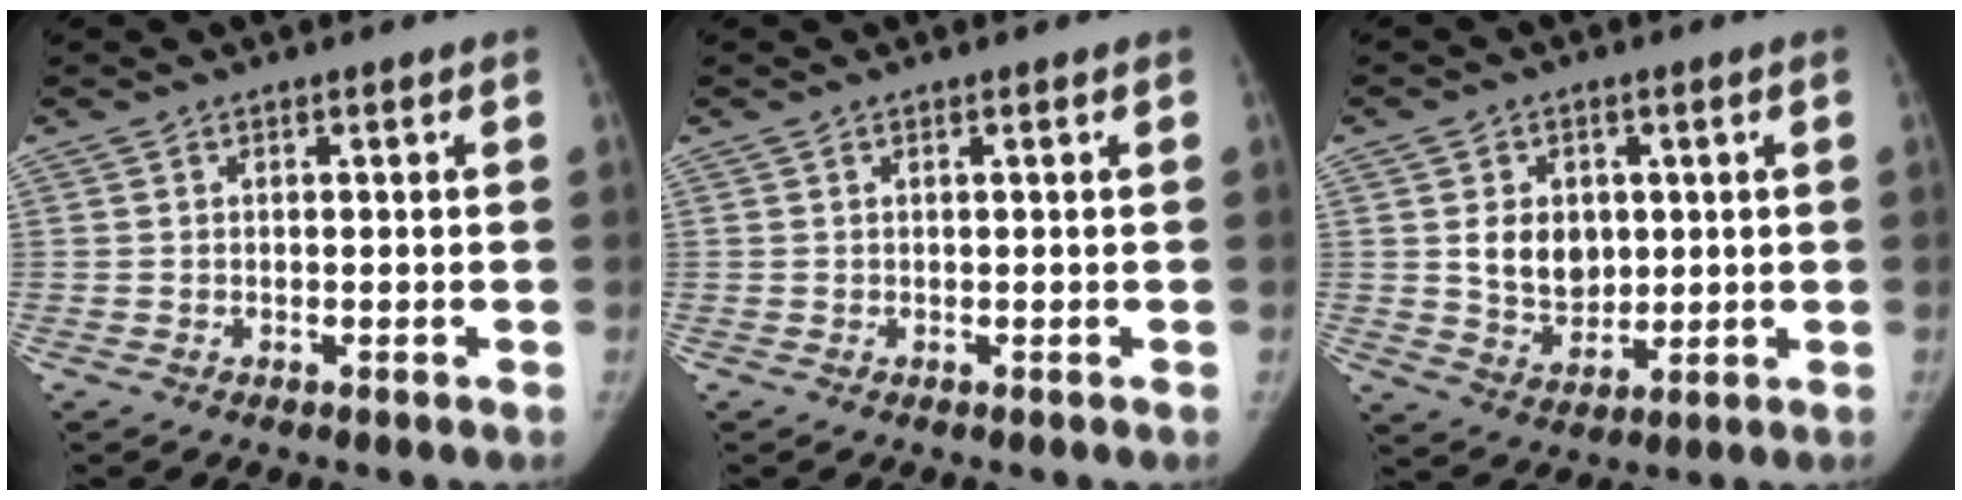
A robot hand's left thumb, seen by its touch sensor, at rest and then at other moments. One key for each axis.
{"total": 0.0}
{"total": 8.2, "fx": 1.5, "fy": 6.2, "fz": 5.1, "tx": -0.047, "ty": -0.016, "tz": 0.038}